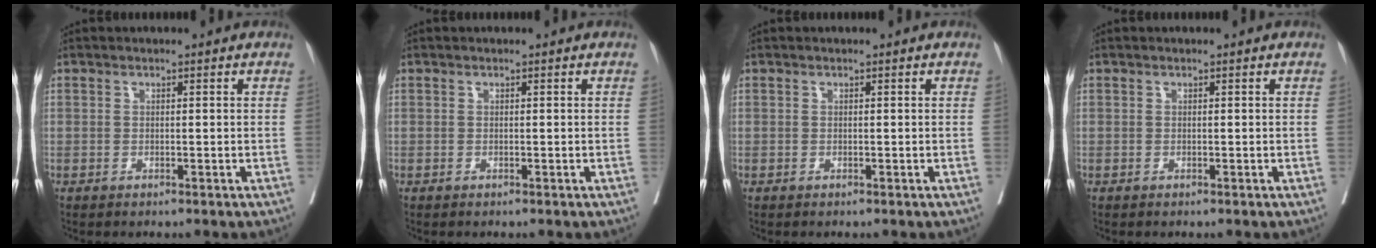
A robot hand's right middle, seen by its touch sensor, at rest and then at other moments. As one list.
[{"total": 0.0}, {"total": 0.0}, {"total": 0.0}]